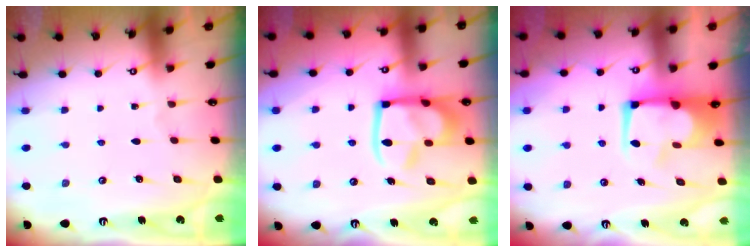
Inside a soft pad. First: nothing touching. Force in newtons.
{"total": 15.9, "press": 15.8, "slide": 1.7}
{"total": 6.3, "press": 6.3, "slide": 0.8}